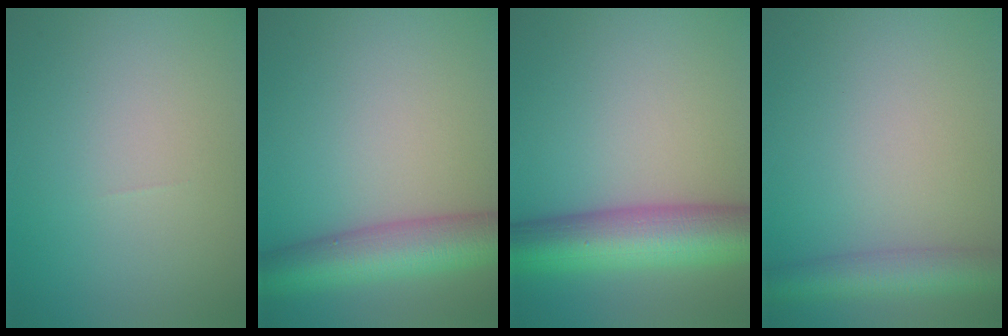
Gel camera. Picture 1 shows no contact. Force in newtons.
{"total": 7.3, "press": 7.3, "slide": 0.3}
{"total": 9.7, "press": 9.7, "slide": 0.3}
{"total": 4.6, "press": 4.6, "slide": 0.1}